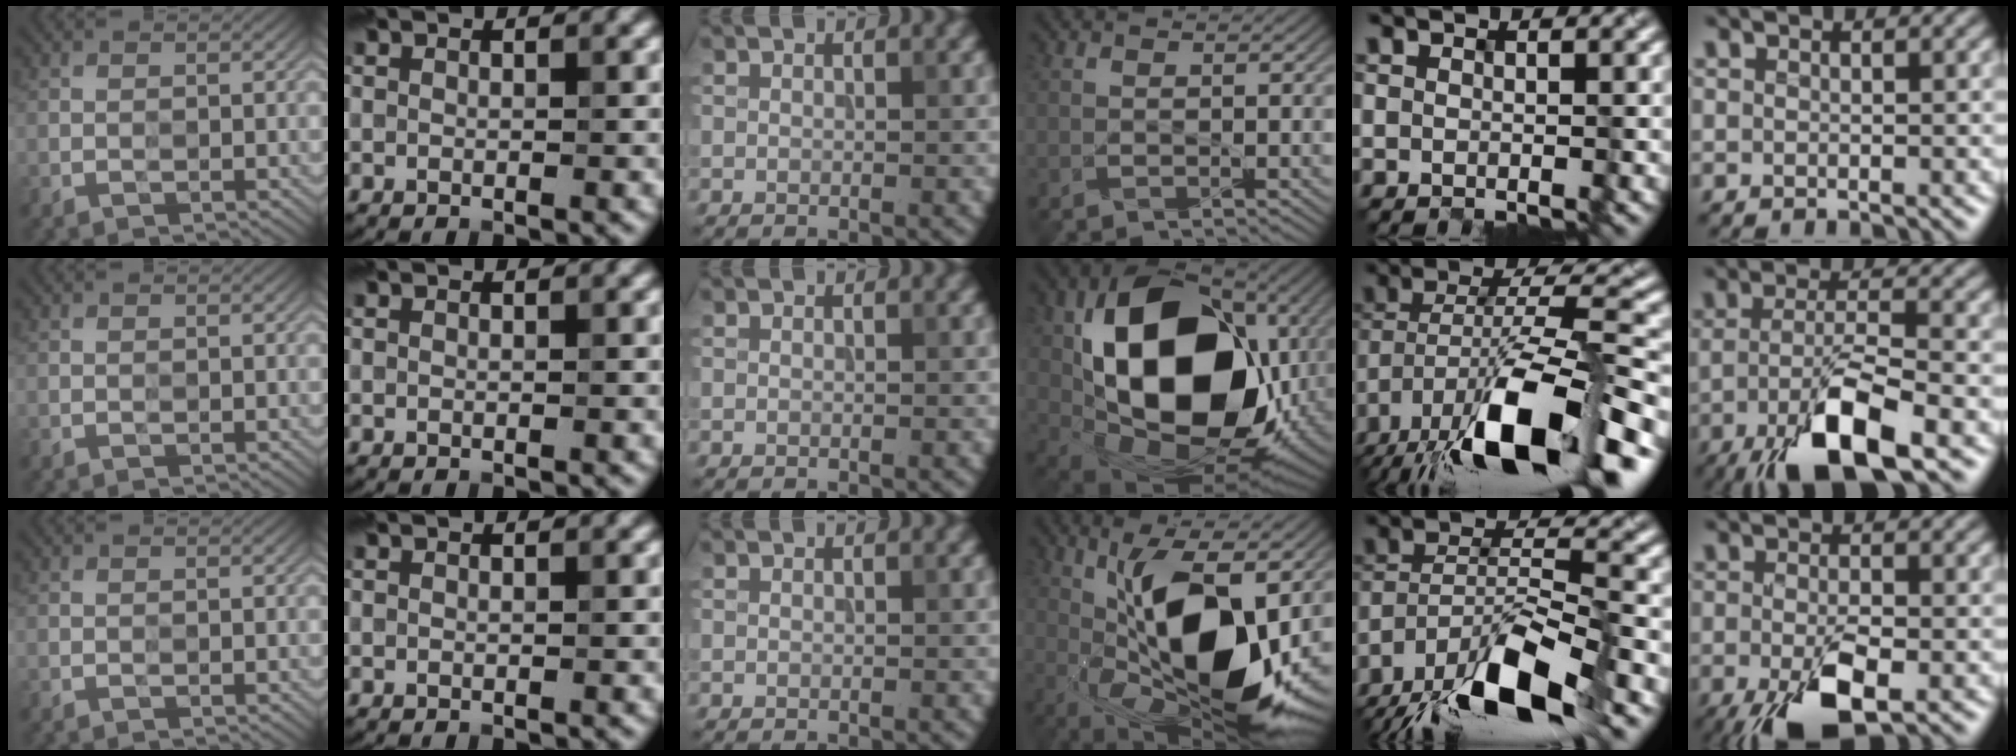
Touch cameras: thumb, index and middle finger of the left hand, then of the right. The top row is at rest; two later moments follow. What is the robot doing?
{"motion": "extract", "object": "ethernet cable"}